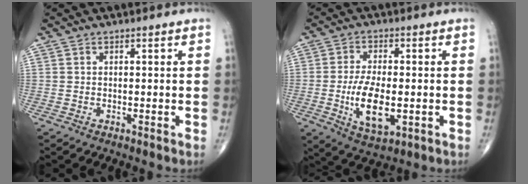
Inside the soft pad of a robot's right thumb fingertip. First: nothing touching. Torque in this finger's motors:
{"motor_torque": [0.23, 0.43, 0.69, 0.44, 0.31]}